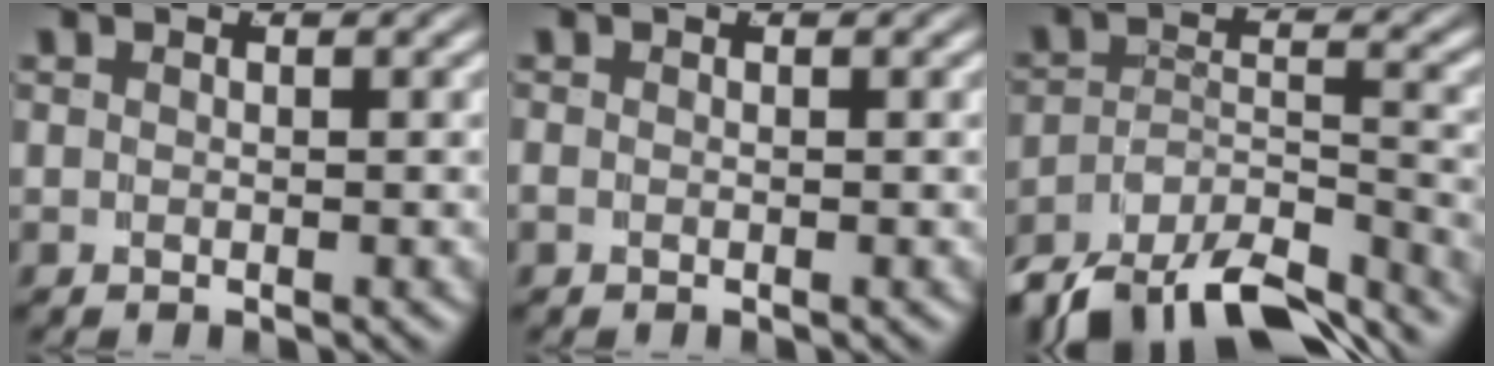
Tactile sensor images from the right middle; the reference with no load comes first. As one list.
[{"total": 0.8, "force": [-0.3, 0.7, 0.4], "torque": [-0.012, 0.000, -0.006]}, {"total": 10.3, "force": [-7.8, 4.3, 5.1], "torque": [-0.067, -0.020, -0.122]}]